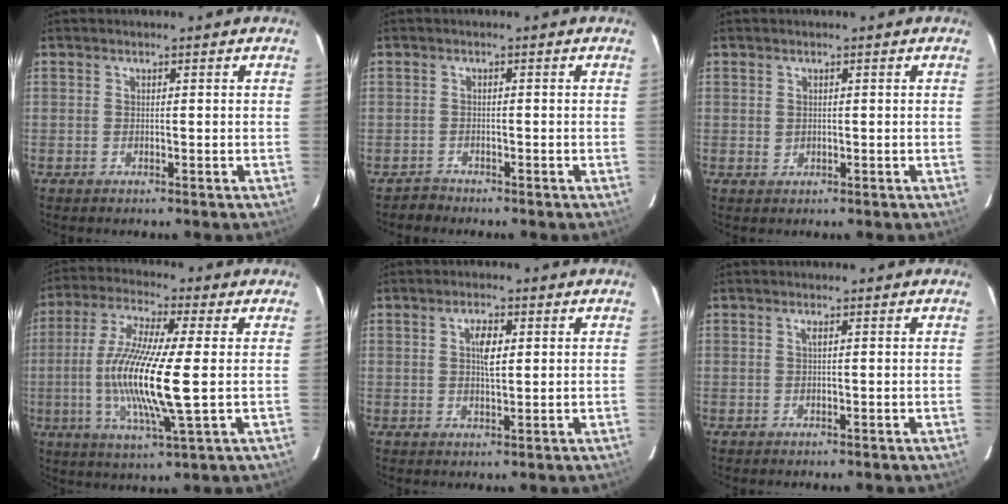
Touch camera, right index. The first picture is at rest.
{"total": 1.6, "force": [-1.3, 0.8, -0.5], "torque": [0.008, 0.007, -0.023]}
{"total": 1.0, "force": [0.2, 0.9, 0.4], "torque": [-0.005, 0.002, 0.005]}
{"total": 16.0, "force": [-1.2, 1.4, 15.9], "torque": [-0.309, -0.013, -0.024]}
{"total": 3.9, "force": [1.0, 1.5, 3.4], "torque": [-0.060, 0.004, 0.019]}
{"total": 0.7, "force": [0.2, -0.2, 0.6], "torque": [-0.010, 0.000, 0.002]}